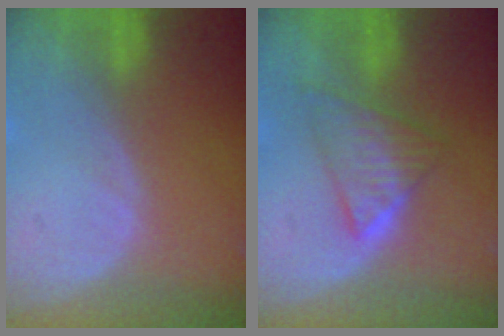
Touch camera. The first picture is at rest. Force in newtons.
{"total": 5.9, "press": 5.9, "slide": 0.7}